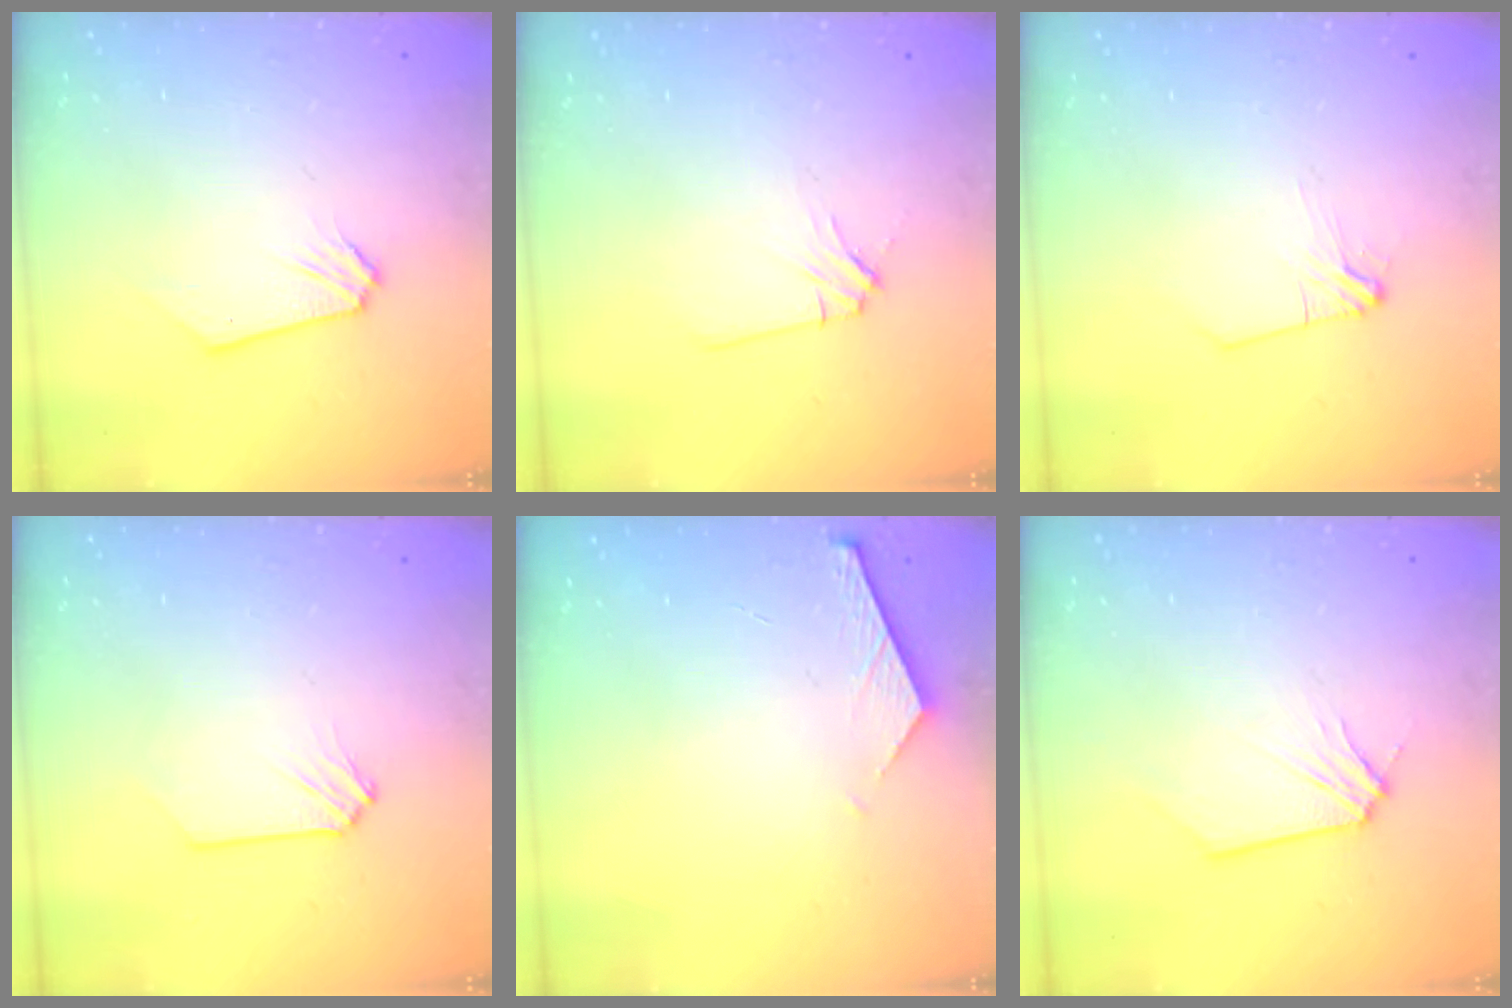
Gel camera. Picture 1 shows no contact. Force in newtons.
{"total": 3.6, "press": 3.5, "slide": 0.5}
{"total": 2.5, "press": 2.5, "slide": 0.5}
{"total": 0.0}
{"total": 4.0, "press": 4.0, "slide": 0.3}
{"total": 0.0}